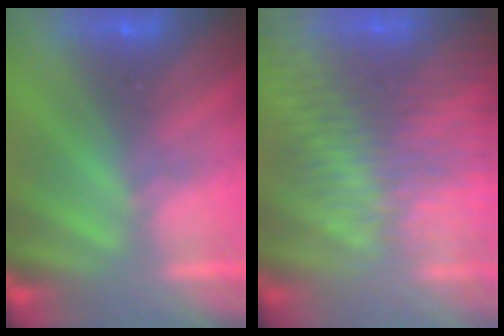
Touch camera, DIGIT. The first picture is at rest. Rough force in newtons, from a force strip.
{"total": 9.0}